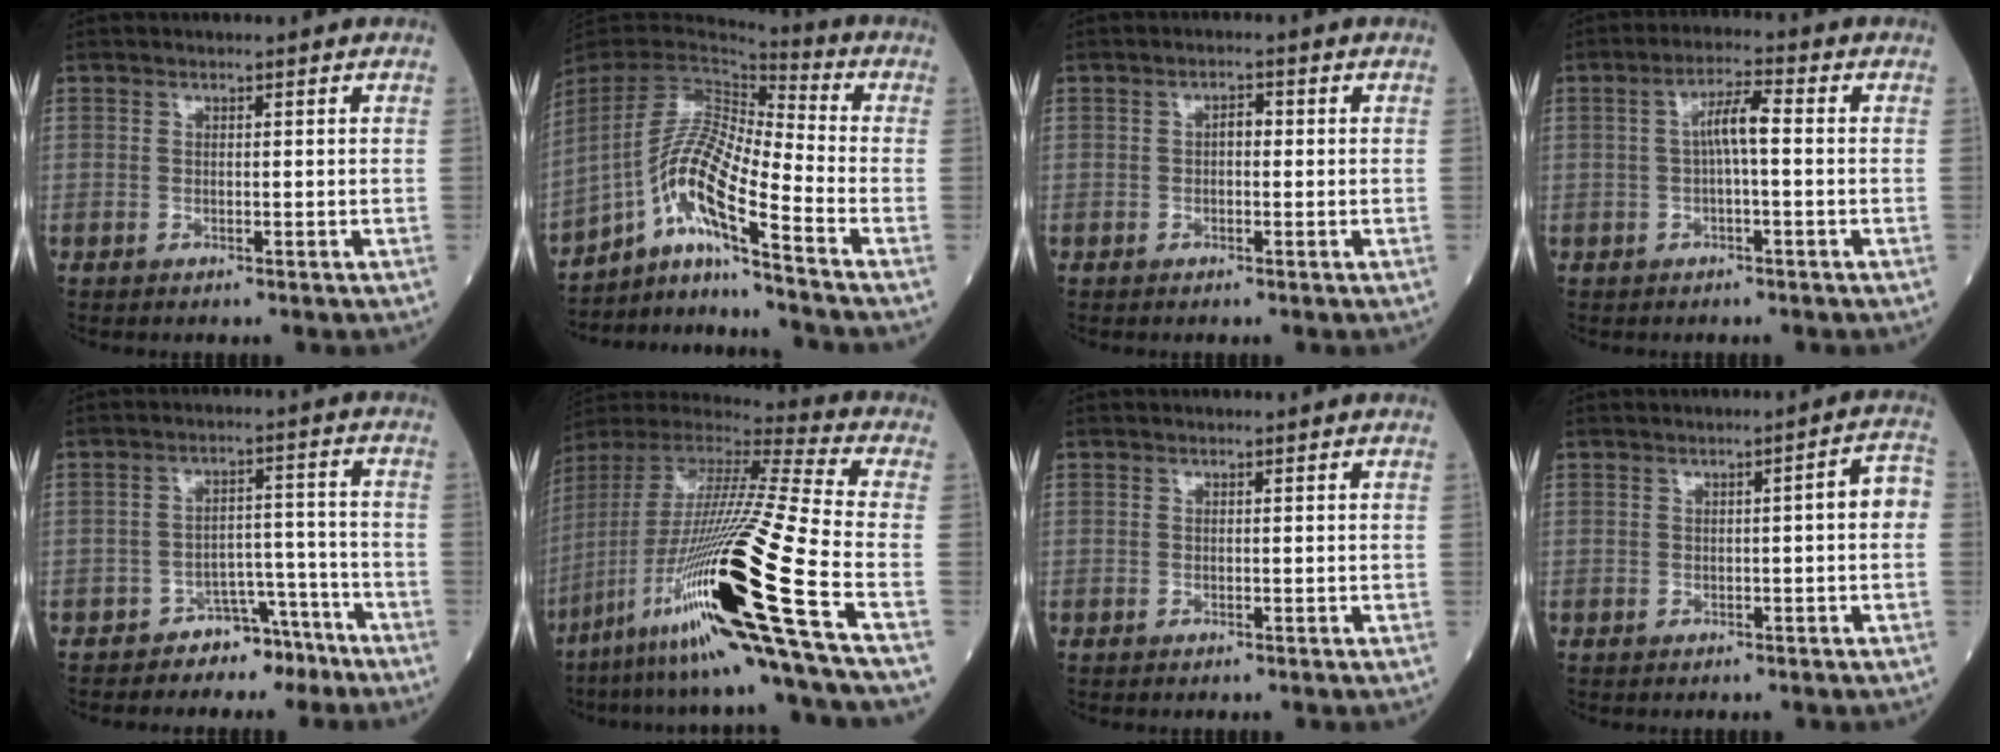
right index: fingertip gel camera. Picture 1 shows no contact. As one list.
[{"total": 12.5, "force": [-7.9, -0.6, 9.7], "torque": [-0.190, 0.002, -0.147]}, {"total": 1.6, "force": [0.0, 0.8, 1.4], "torque": [-0.016, 0.005, -0.004]}, {"total": 4.6, "force": [0.1, 0.6, 4.6], "torque": [-0.081, 0.015, 0.001]}, {"total": 5.5, "force": [-4.5, 3.1, 0.9], "torque": [-0.002, 0.032, -0.068]}, {"total": 28.4, "force": [-12.3, -1.1, 25.6], "torque": [-0.476, -0.048, -0.226]}, {"total": 0.0}, {"total": 3.9, "force": [-0.1, 0.5, 3.8], "torque": [-0.043, 0.013, -0.005]}]